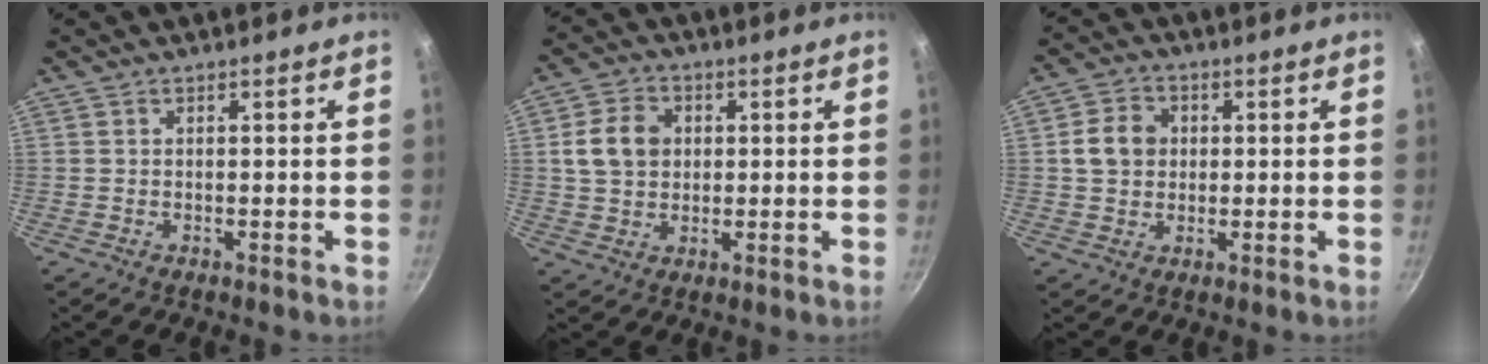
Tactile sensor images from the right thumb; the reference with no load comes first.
{"total": 8.3, "force": [1.4, 6.7, 4.8], "torque": [-0.069, 0.008, 0.019]}
{"total": 6.7, "force": [0.8, 5.7, 3.4], "torque": [-0.039, 0.010, 0.005]}